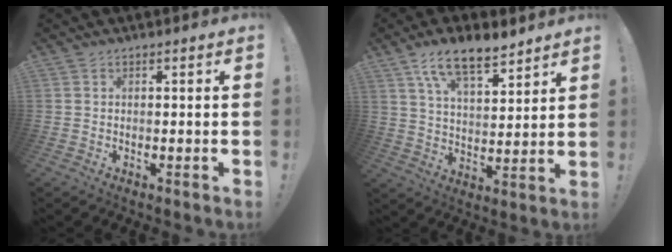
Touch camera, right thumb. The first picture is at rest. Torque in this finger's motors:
{"motor_torque": [0.26, 0.30, 0.19, 0.19, 0.15]}